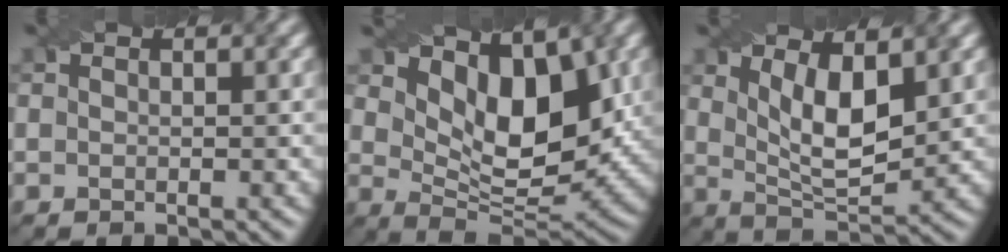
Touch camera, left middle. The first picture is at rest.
{"total": 8.7, "force": [3.9, 4.3, 6.5], "torque": [-0.112, -0.010, 0.066]}
{"total": 5.4, "force": [1.9, 2.0, 4.6], "torque": [-0.089, -0.012, 0.039]}